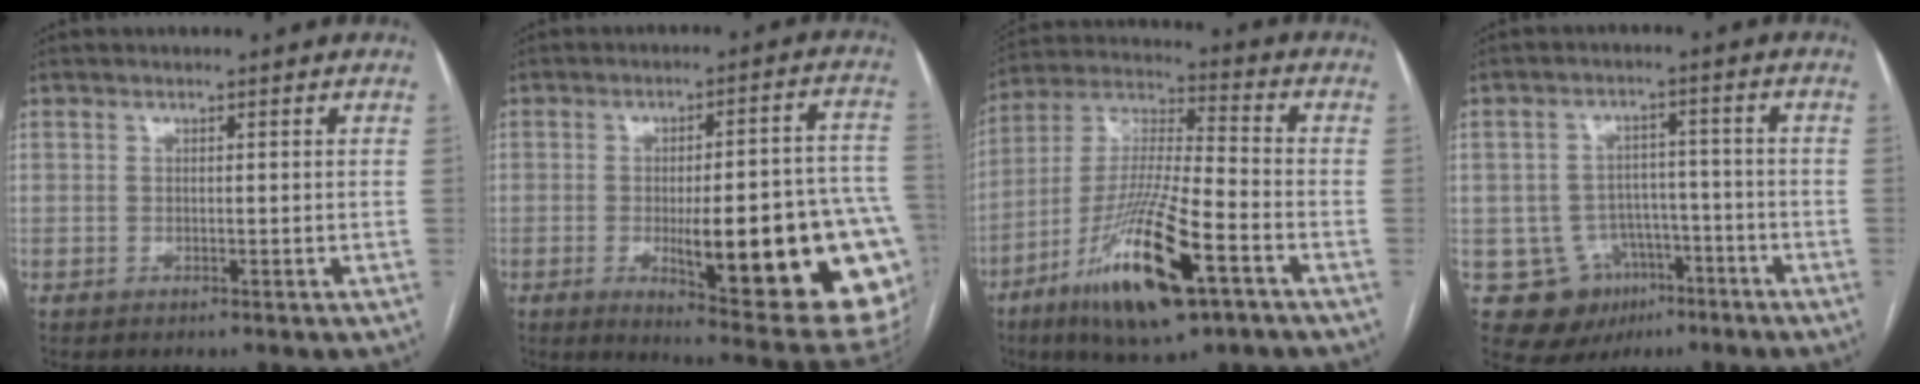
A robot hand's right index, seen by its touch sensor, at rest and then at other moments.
{"total": 26.1, "force": [-6.1, 4.0, 25.0], "torque": [-0.237, -0.009, -0.073]}
{"total": 18.9, "force": [-9.1, 3.1, 16.3], "torque": [-0.334, -0.030, -0.158]}
{"total": 10.0, "force": [-4.5, 8.6, 2.4], "torque": [-0.043, 0.020, -0.054]}